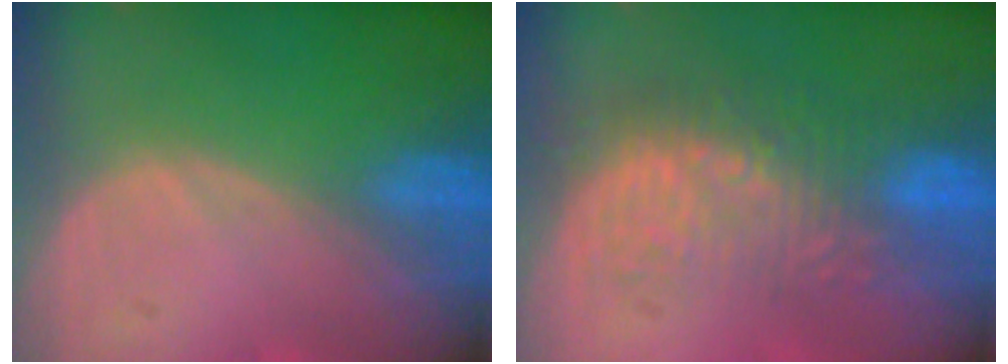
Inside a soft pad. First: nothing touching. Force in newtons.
{"total": 9.0, "press": 8.6, "slide": 2.5}